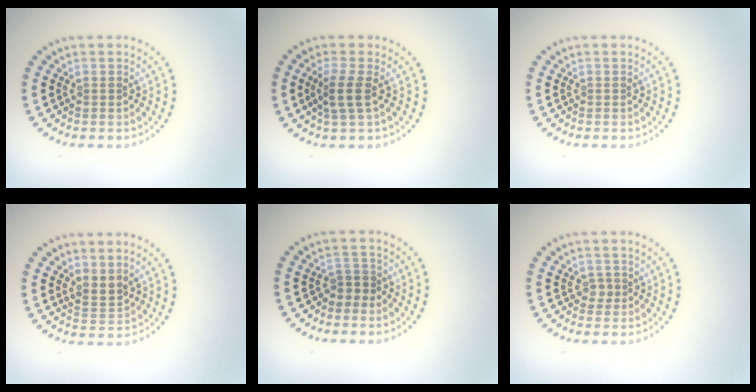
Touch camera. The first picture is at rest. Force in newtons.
{"total": 2.3, "press": 2.0, "slide": 1.2}
{"total": 0.0}
{"total": 2.0, "press": 1.5, "slide": 1.4}
{"total": 1.6, "press": 1.3, "slide": 0.9}
{"total": 1.0, "press": 0.7, "slide": 0.6}